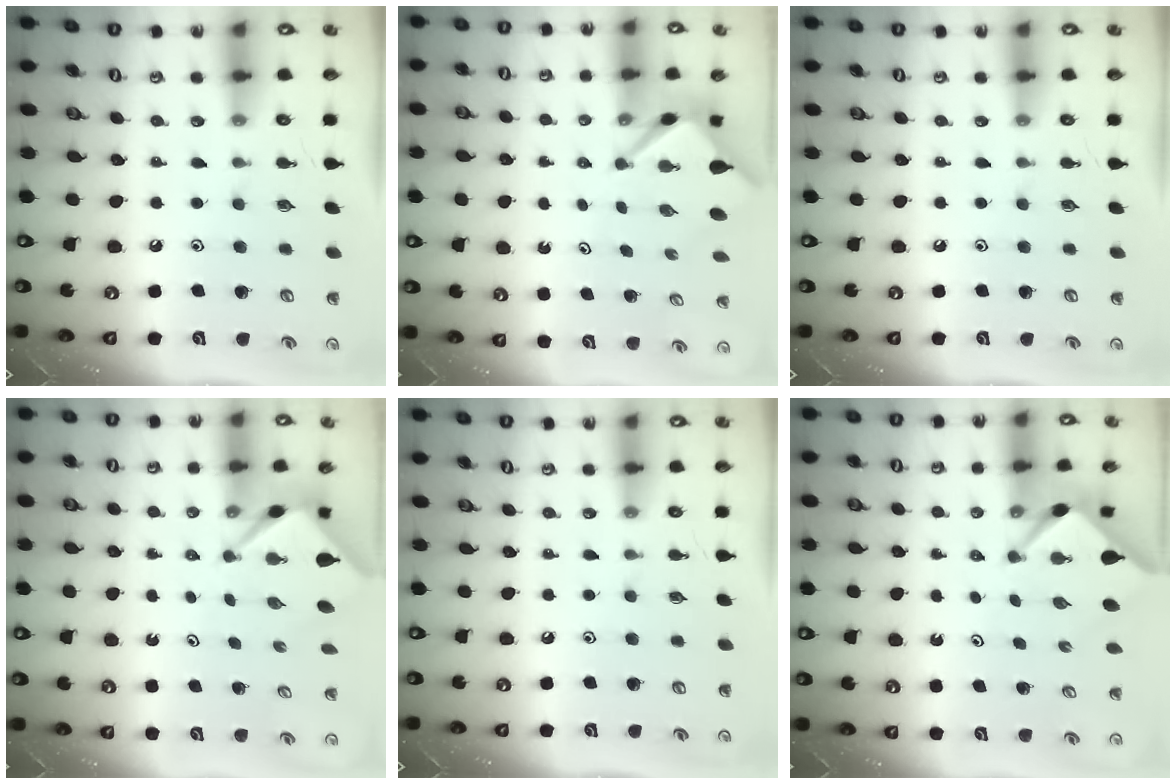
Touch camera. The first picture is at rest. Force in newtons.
{"total": 3.2, "press": 3.2, "slide": 0.2}
{"total": 0.0}
{"total": 2.7, "press": 2.7, "slide": 0.2}
{"total": 0.0}
{"total": 2.6, "press": 2.6, "slide": 0.4}